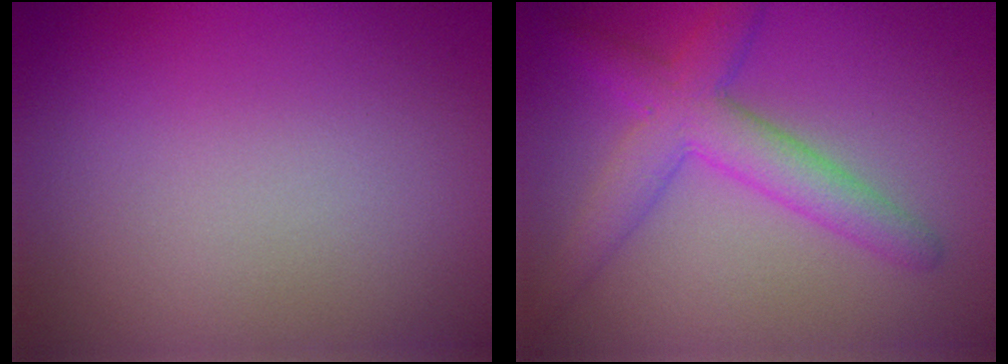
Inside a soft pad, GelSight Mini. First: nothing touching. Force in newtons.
{"total": 4.9, "press": 4.9, "slide": 0.3}